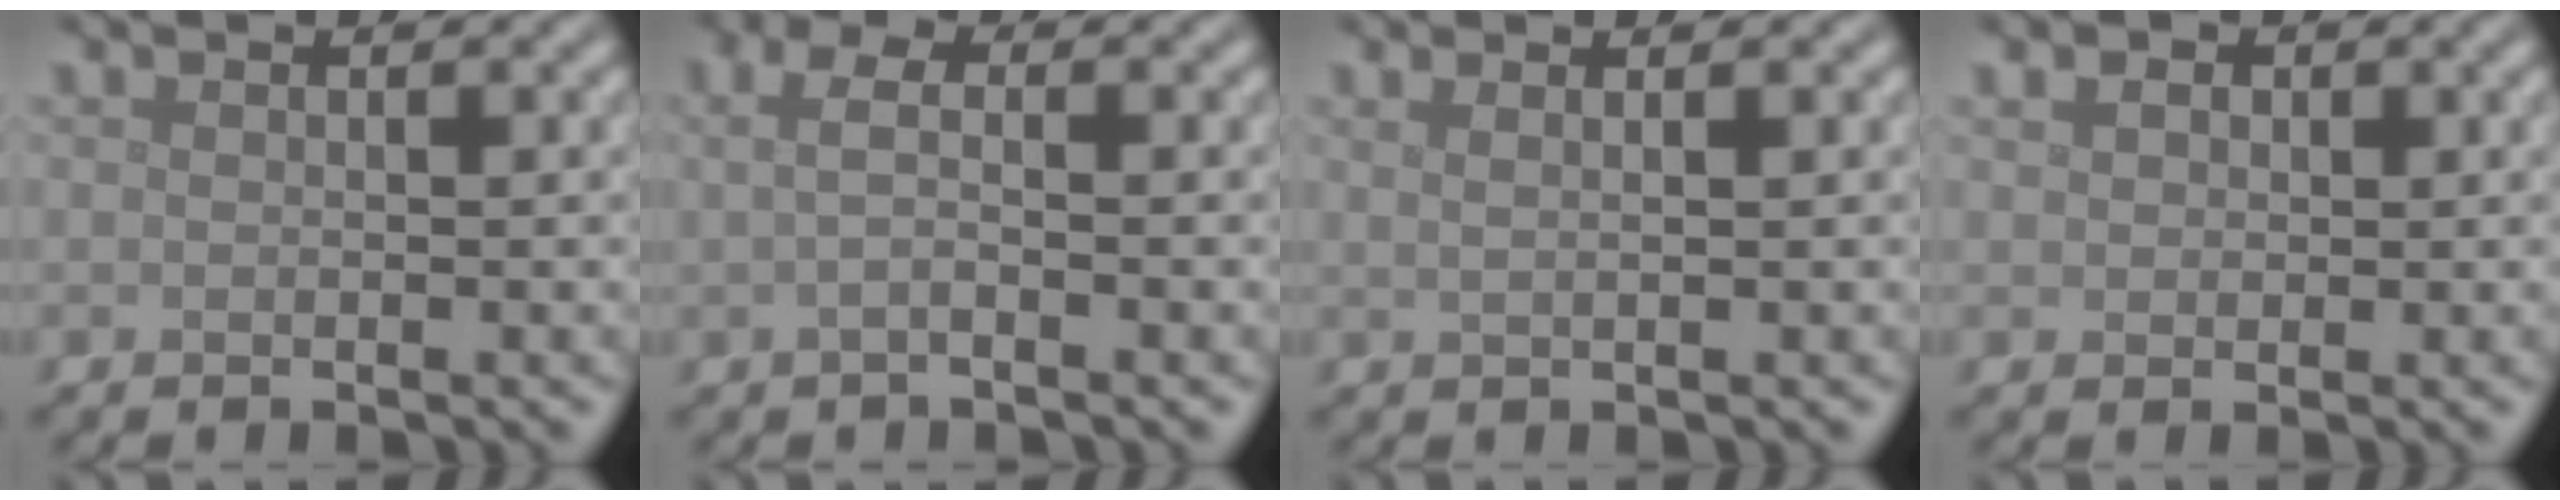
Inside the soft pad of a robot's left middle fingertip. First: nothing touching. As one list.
[{"total": 2.1, "force": [-0.1, 0.8, 2.0], "torque": [-0.042, 0.002, -0.006]}, {"total": 2.8, "force": [1.5, 1.4, 2.0], "torque": [-0.007, 0.008, -0.008]}, {"total": 1.9, "force": [1.0, 1.4, 0.8], "torque": [-0.019, 0.011, 0.008]}]